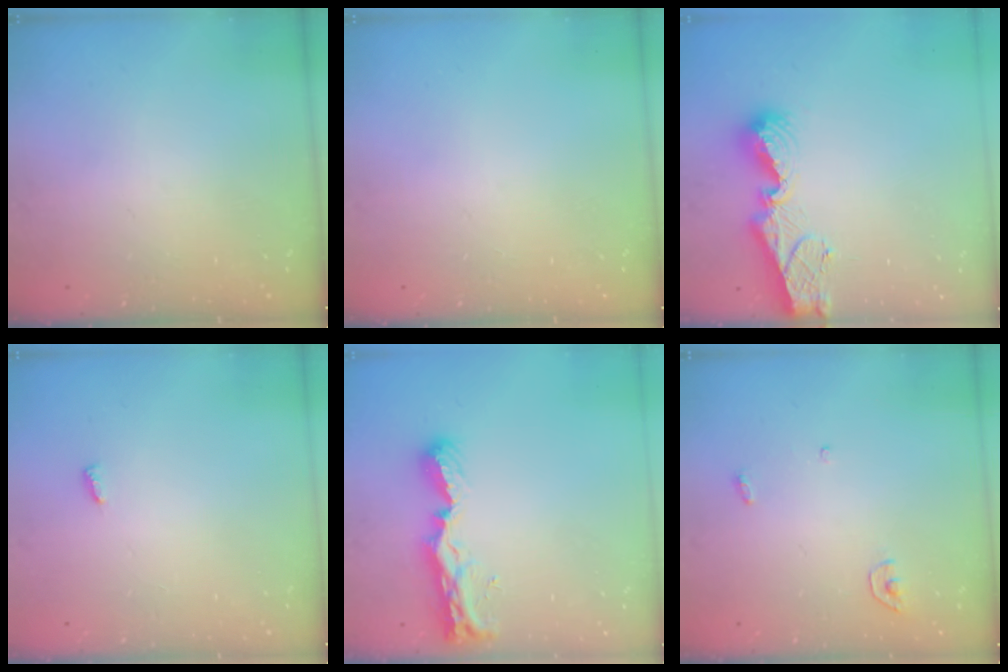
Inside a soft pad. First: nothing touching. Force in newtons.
{"total": 0.0}
{"total": 9.2, "press": 9.2, "slide": 1.1}
{"total": 2.8, "press": 2.8, "slide": 0.4}
{"total": 9.4, "press": 9.3, "slide": 1.2}
{"total": 3.4, "press": 3.4, "slide": 0.3}